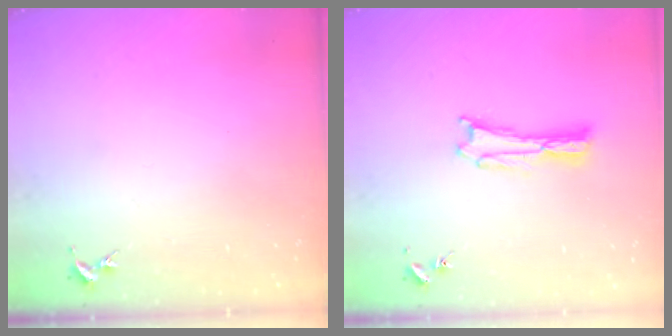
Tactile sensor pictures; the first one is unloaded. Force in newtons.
{"total": 0.5, "press": 0.5, "slide": 0.2}